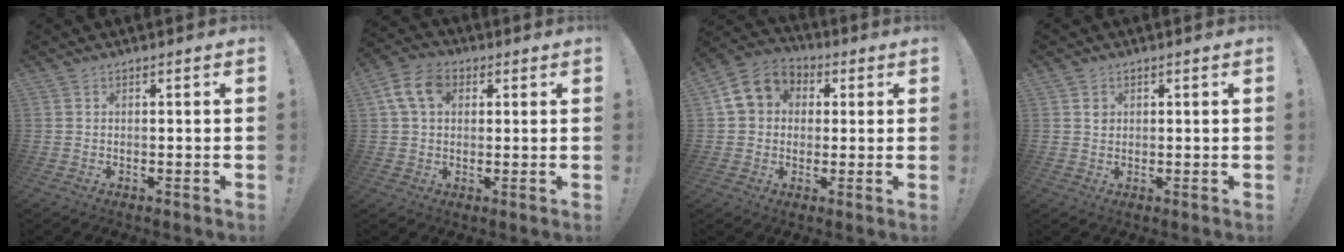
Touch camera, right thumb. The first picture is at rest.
{"total": 10.4, "force": [3.3, 7.4, 6.5], "torque": [-0.113, 0.005, 0.064]}
{"total": 11.4, "force": [3.2, 9.5, 5.3], "torque": [-0.073, 0.000, 0.068]}
{"total": 1.3, "force": [0.5, 1.2, 0.4], "torque": [0.008, -0.003, 0.005]}